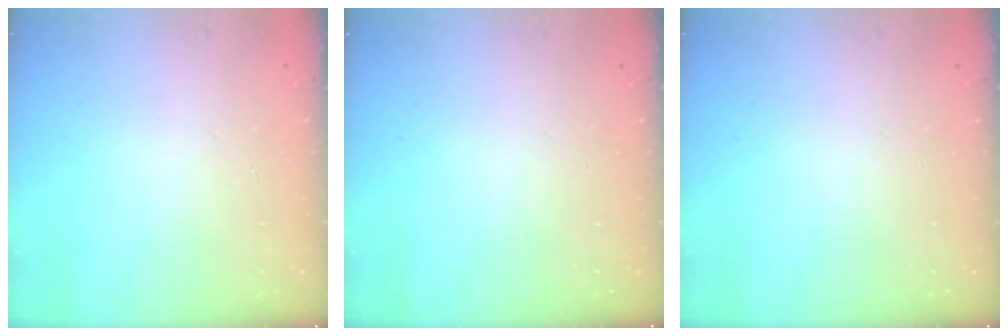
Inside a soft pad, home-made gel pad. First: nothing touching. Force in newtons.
{"total": 0.0}
{"total": 0.0}